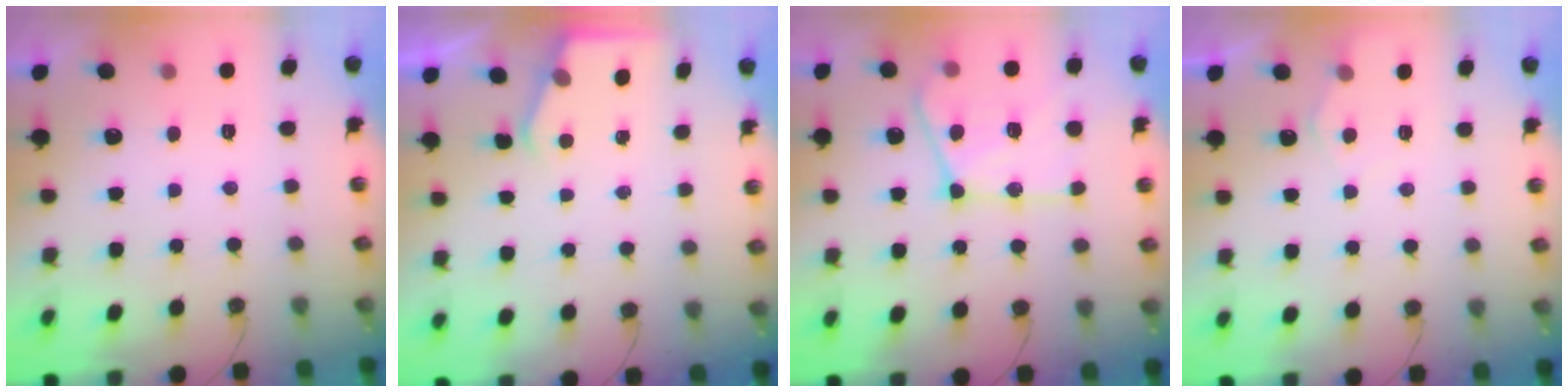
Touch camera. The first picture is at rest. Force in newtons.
{"total": 2.9, "press": 2.9, "slide": 0.5}
{"total": 19.7, "press": 19.6, "slide": 2.2}
{"total": 5.0, "press": 4.9, "slide": 0.5}